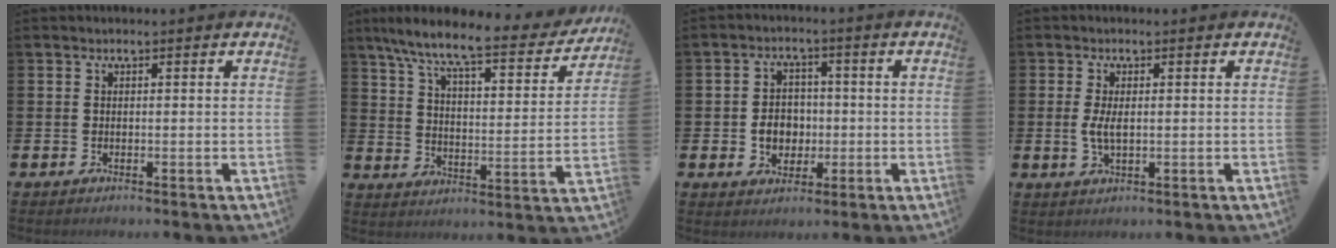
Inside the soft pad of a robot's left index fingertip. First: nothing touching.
{"total": 9.1, "force": [7.6, 1.5, 4.7], "torque": [-0.115, -0.048, 0.124]}
{"total": 4.6, "force": [-0.6, 3.9, 2.3], "torque": [-0.034, 0.003, -0.019]}
{"total": 2.9, "force": [0.2, 1.2, 2.6], "torque": [-0.047, 0.003, 0.001]}